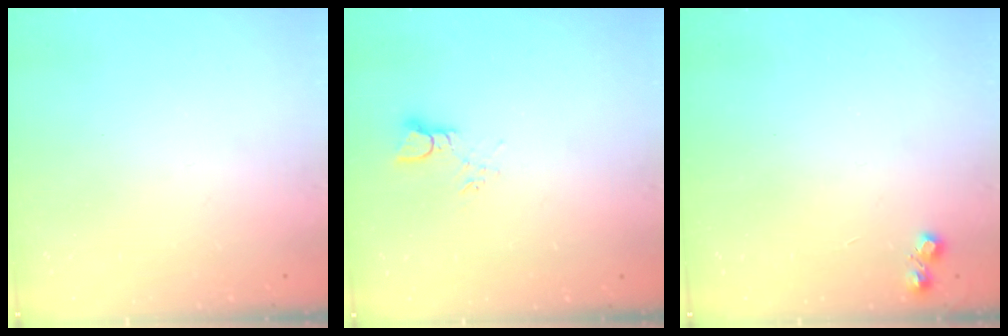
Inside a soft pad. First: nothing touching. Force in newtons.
{"total": 3.3, "press": 3.3, "slide": 0.4}
{"total": 4.3, "press": 4.3, "slide": 0.6}